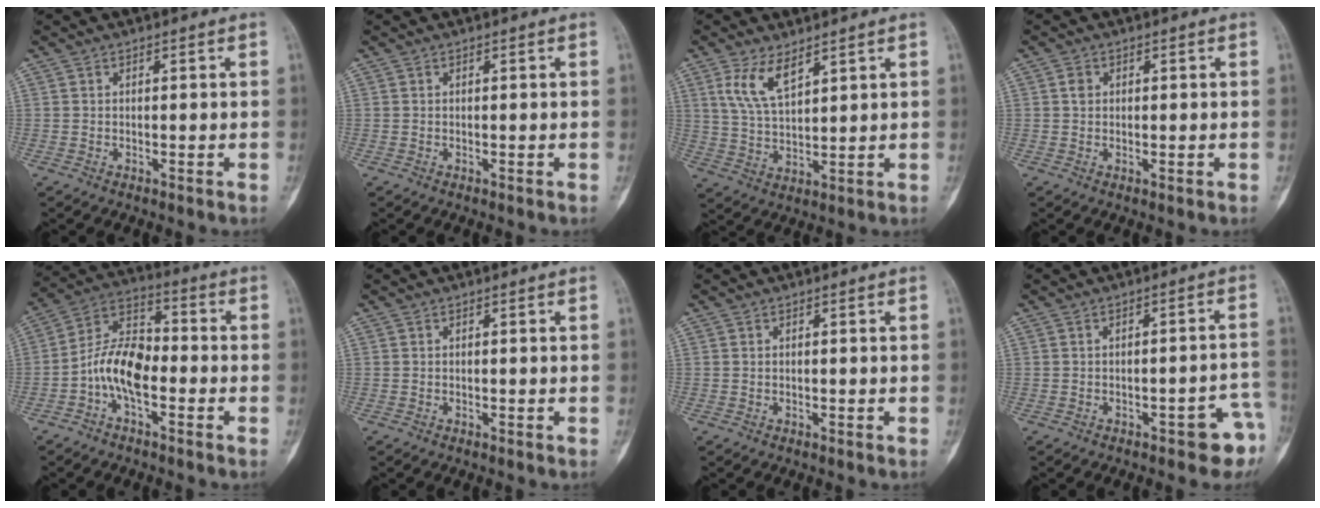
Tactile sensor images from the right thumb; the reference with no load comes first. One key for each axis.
{"total": 0.0}
{"total": 7.3, "fx": 4.3, "fy": 3.0, "fz": 5.1, "tx": -0.096, "ty": -0.021, "tz": 0.092}
{"total": 1.4, "fx": 0.3, "fy": 1.1, "fz": 0.8, "tx": -0.009, "ty": 0.000, "tz": 0.002}
{"total": 10.6, "fx": -3.0, "fy": 5.6, "fz": 8.5, "tx": -0.152, "ty": 0.041, "tz": -0.067}
{"total": 0.0}
{"total": 0.0}
{"total": 6.9, "fx": -3.8, "fy": 2.6, "fz": 5.2, "tx": -0.034, "ty": 0.029, "tz": -0.043}